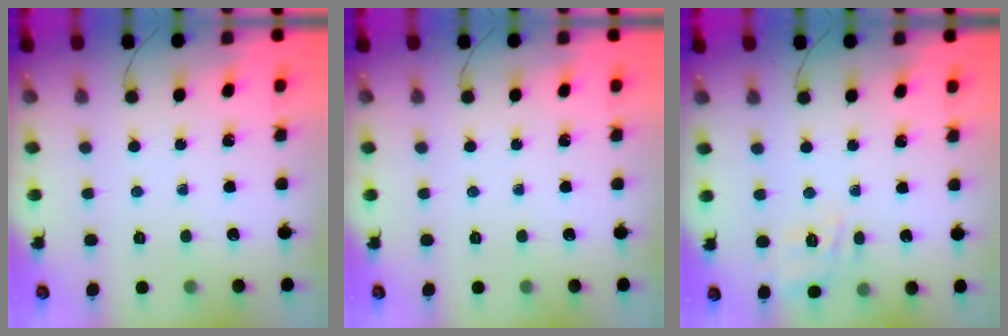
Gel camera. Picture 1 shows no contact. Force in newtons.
{"total": 0.0}
{"total": 3.4, "press": 3.1, "slide": 1.4}